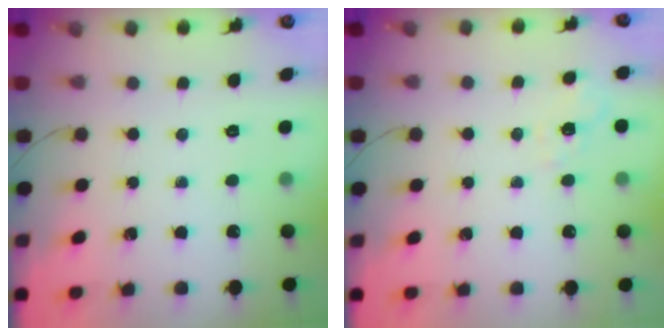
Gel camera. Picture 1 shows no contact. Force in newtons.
{"total": 1.9, "press": 0.8, "slide": 1.8}